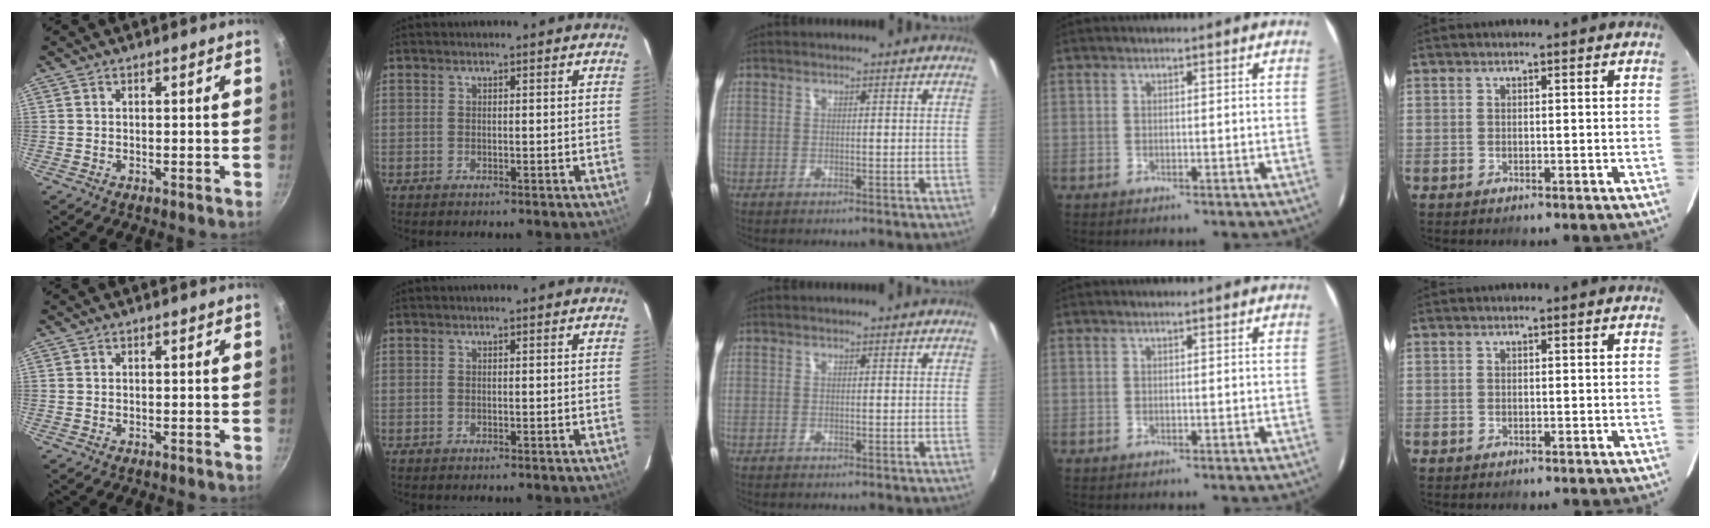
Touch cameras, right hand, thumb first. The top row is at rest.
{}